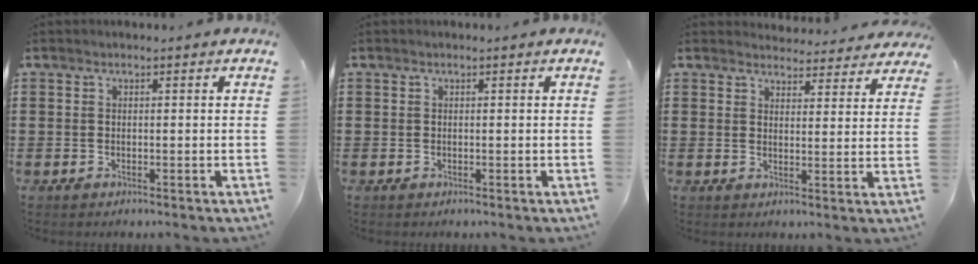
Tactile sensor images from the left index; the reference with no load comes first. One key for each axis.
{"total": 0.0}
{"total": 4.0, "fx": 3.9, "fy": 0.7, "fz": 0.4, "tx": -0.015, "ty": -0.019, "tz": 0.069}